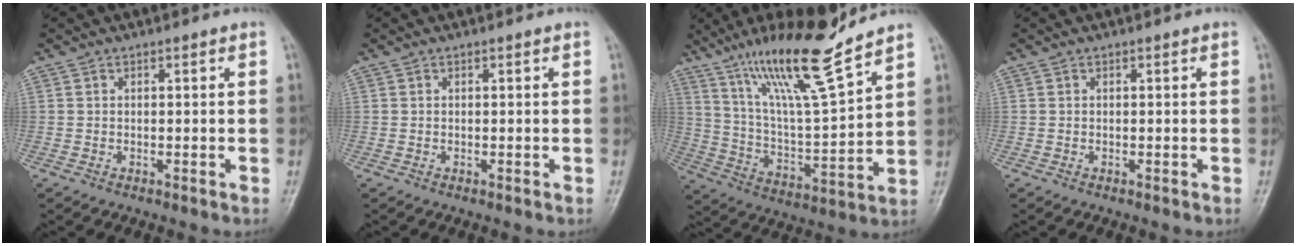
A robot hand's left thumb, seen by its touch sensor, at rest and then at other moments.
{"total": 0.0}
{"total": 18.2, "force": [13.3, 1.9, 12.2], "torque": [-0.199, -0.072, 0.244]}
{"total": 0.0}